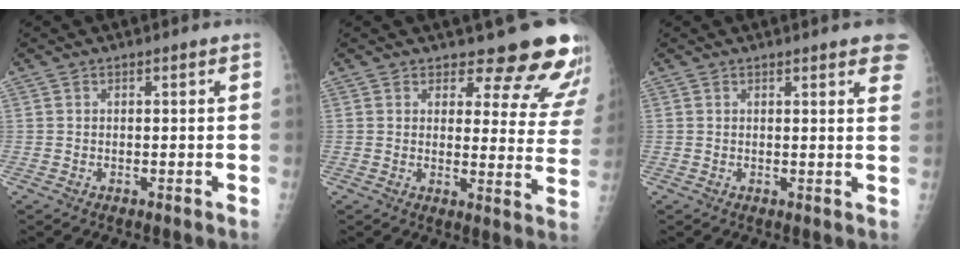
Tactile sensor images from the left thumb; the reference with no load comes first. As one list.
[{"total": 14.8, "force": [13.3, 4.9, 4.6], "torque": [0.000, -0.110, 0.136]}, {"total": 6.9, "force": [4.7, 1.5, 4.8], "torque": [-0.039, -0.008, 0.045]}]